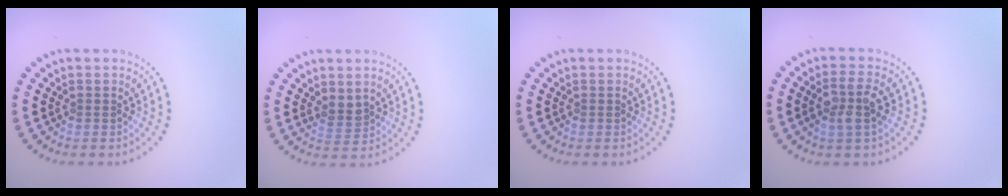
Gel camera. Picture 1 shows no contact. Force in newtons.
{"total": 1.5, "press": 1.3, "slide": 0.9}
{"total": 0.0}
{"total": 3.0, "press": 2.7, "slide": 1.2}